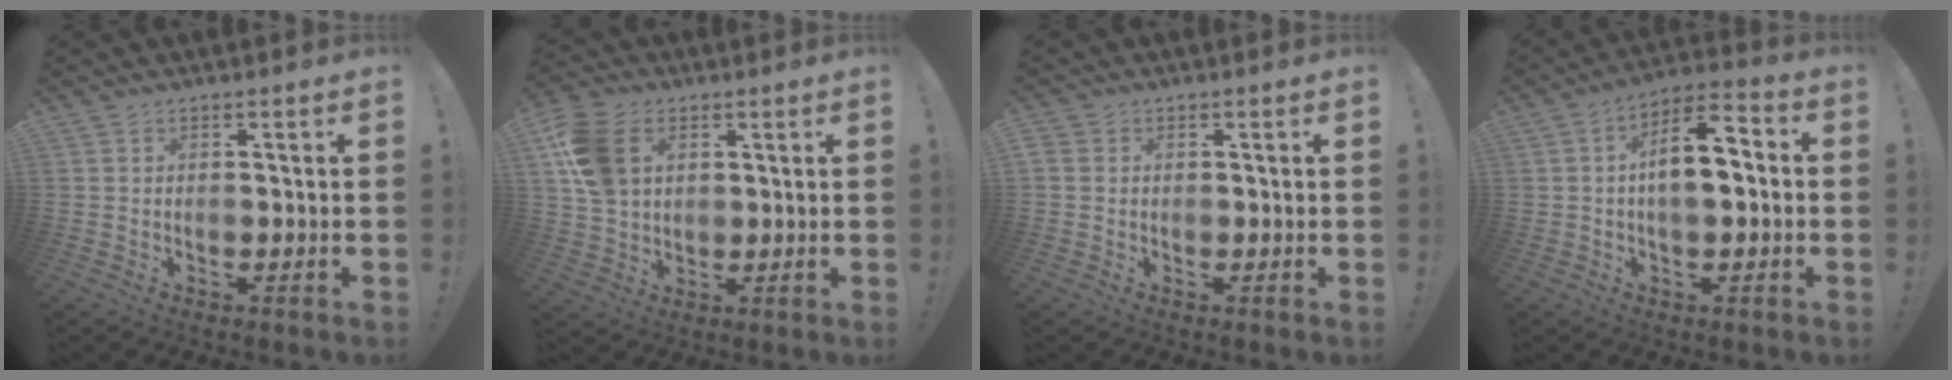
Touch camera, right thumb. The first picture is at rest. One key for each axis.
{"total": 13.4, "fx": 4.3, "fy": 9.4, "fz": 8.5, "tx": -0.171, "ty": -0.001, "tz": 0.087}
{"total": 2.0, "fx": 0.5, "fy": 1.7, "fz": 0.8, "tx": -0.021, "ty": 0.006, "tz": 0.012}
{"total": 10.9, "fx": 0.1, "fy": 5.3, "fz": 9.5, "tx": -0.141, "ty": 0.006, "tz": 0.000}